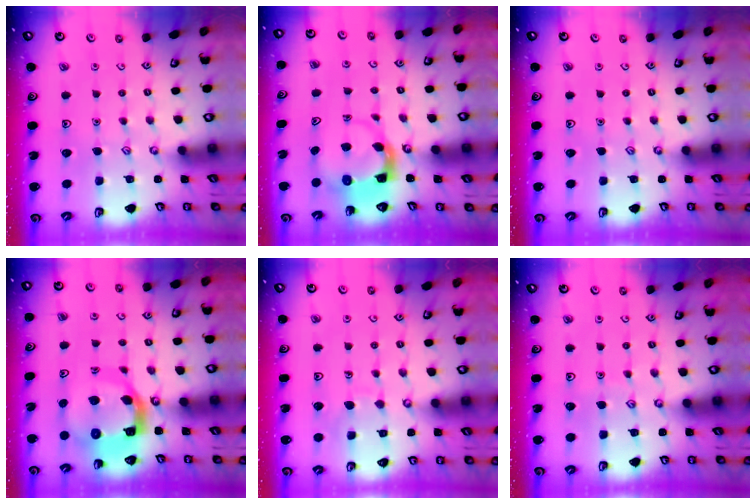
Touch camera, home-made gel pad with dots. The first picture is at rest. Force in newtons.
{"total": 4.0, "press": 4.0, "slide": 0.5}
{"total": 0.0}
{"total": 11.1, "press": 11.0, "slide": 1.5}
{"total": 5.7, "press": 5.7, "slide": 0.3}
{"total": 3.3, "press": 3.3, "slide": 0.2}